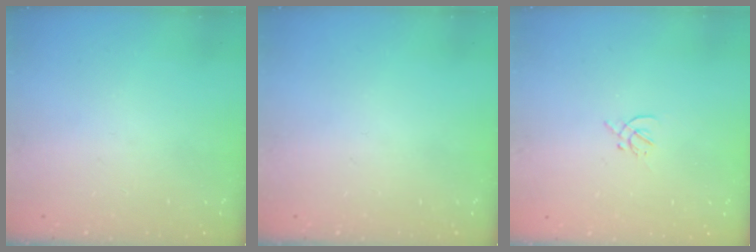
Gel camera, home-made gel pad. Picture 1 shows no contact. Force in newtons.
{"total": 0.0}
{"total": 1.4, "press": 1.3, "slide": 0.5}